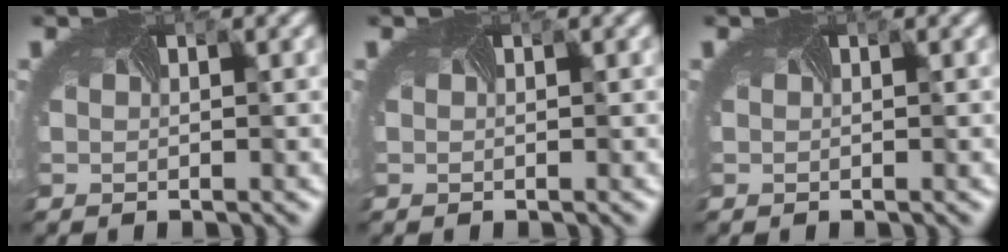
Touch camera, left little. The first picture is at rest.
{"total": 0.0}
{"total": 0.0}